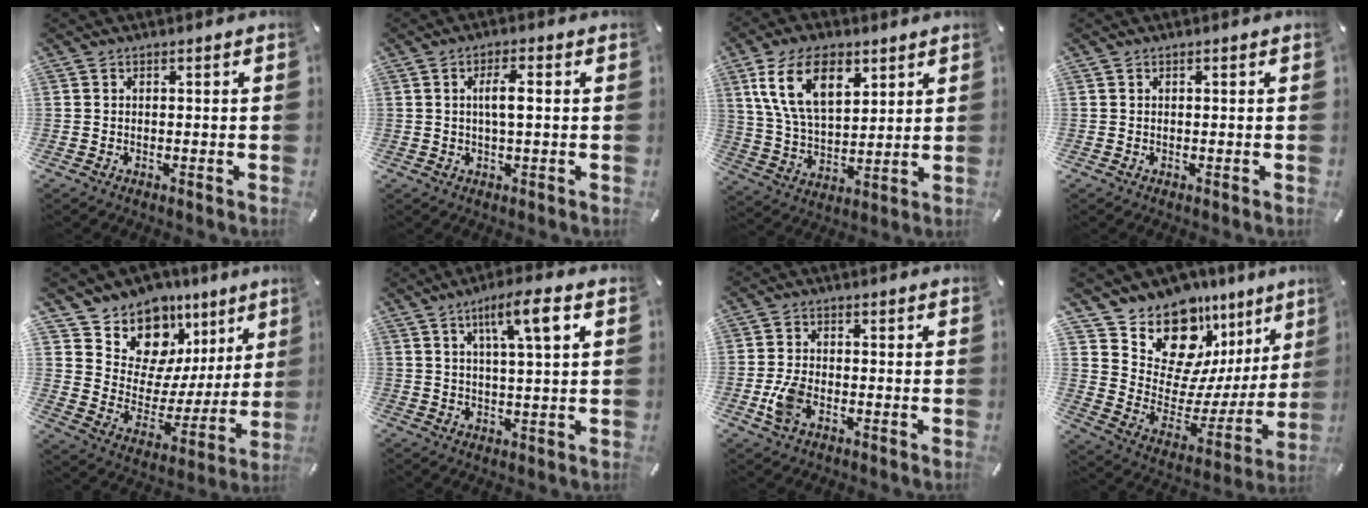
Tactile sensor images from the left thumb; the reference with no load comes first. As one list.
[{"total": 4.9, "force": [0.6, 1.3, 4.7], "torque": [-0.090, 0.004, 0.007]}, {"total": 14.7, "force": [7.2, 8.3, 9.7], "torque": [-0.212, -0.012, 0.126]}, {"total": 0.0}, {"total": 12.7, "force": [10.1, 7.4, 2.0], "torque": [-0.044, -0.110, 0.179]}, {"total": 8.6, "force": [3.7, 1.3, 7.7], "torque": [-0.140, -0.002, 0.058]}, {"total": 5.9, "force": [-2.0, 3.5, 4.3], "torque": [-0.103, 0.001, -0.039]}, {"total": 15.5, "force": [12.7, 7.9, 3.8], "torque": [-0.058, -0.139, 0.220]}]